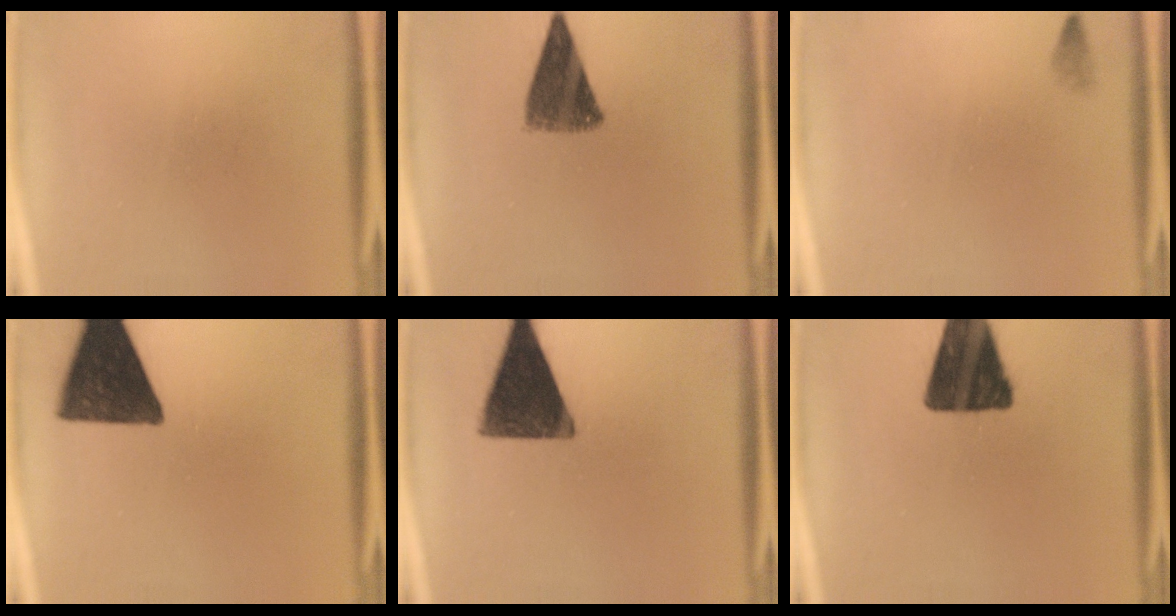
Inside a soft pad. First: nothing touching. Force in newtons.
{"total": 9.2}
{"total": 0.8}
{"total": 14.9}
{"total": 14.1}
{"total": 16.7}